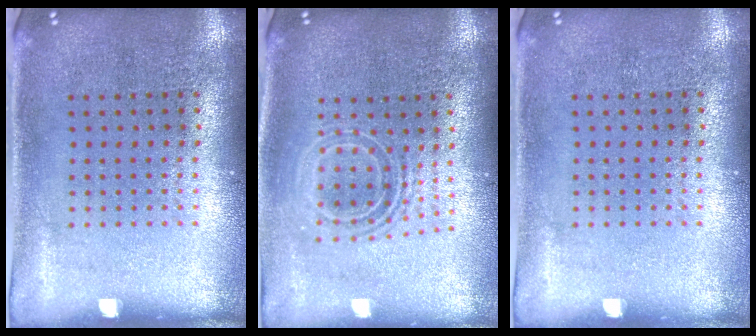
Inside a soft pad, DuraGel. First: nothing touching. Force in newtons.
{"total": 1.7, "press": 1.3, "slide": 1.1}
{"total": 0.0}